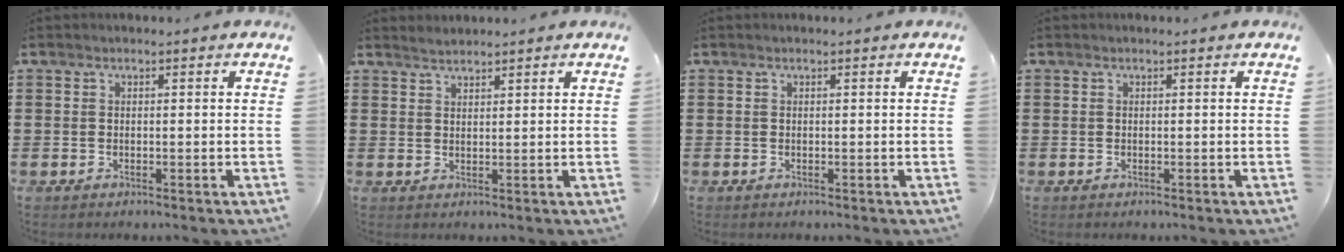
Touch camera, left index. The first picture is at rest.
{"total": 1.6, "force": [1.6, 0.1, 0.0], "torque": [-0.004, 0.002, 0.031]}
{"total": 0.0}
{"total": 0.0}